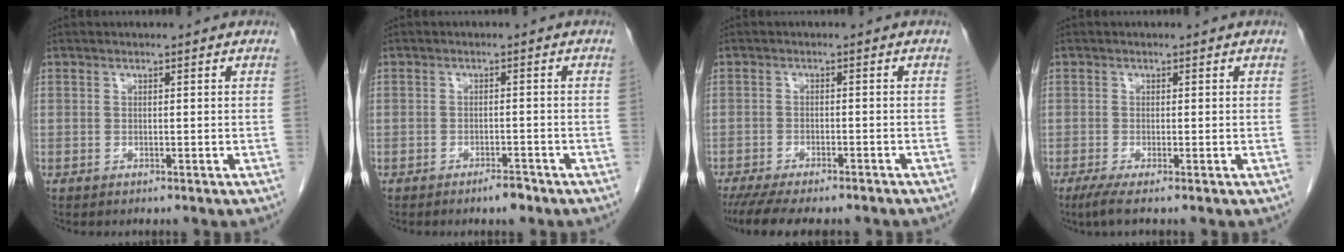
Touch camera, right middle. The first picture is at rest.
{"total": 2.6, "force": [-2.0, 0.6, 1.5], "torque": [-0.023, 0.001, -0.029]}
{"total": 12.4, "force": [-10.3, 2.8, 6.2], "torque": [-0.102, -0.014, -0.145]}
{"total": 2.4, "force": [-1.4, 0.0, 1.9], "torque": [-0.040, -0.010, -0.029]}